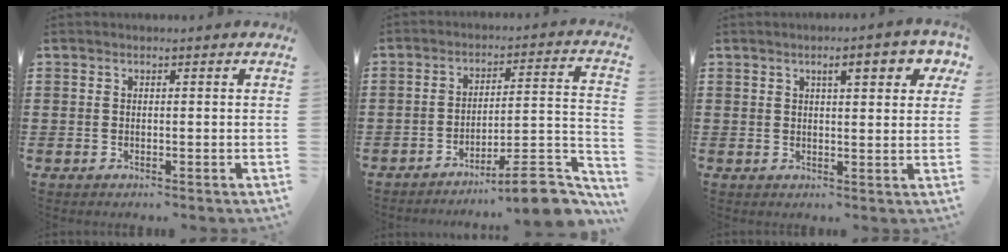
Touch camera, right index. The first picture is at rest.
{"total": 8.8, "force": [-7.1, 0.7, 5.1], "torque": [-0.072, 0.006, -0.135]}
{"total": 4.4, "force": [2.2, 1.1, 3.7], "torque": [-0.053, -0.002, 0.030]}